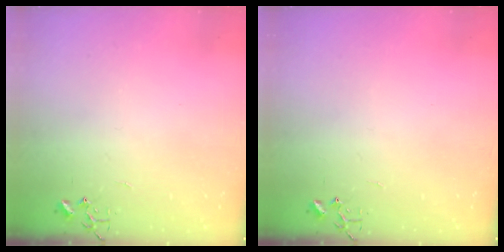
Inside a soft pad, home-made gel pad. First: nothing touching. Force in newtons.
{"total": 0.0}